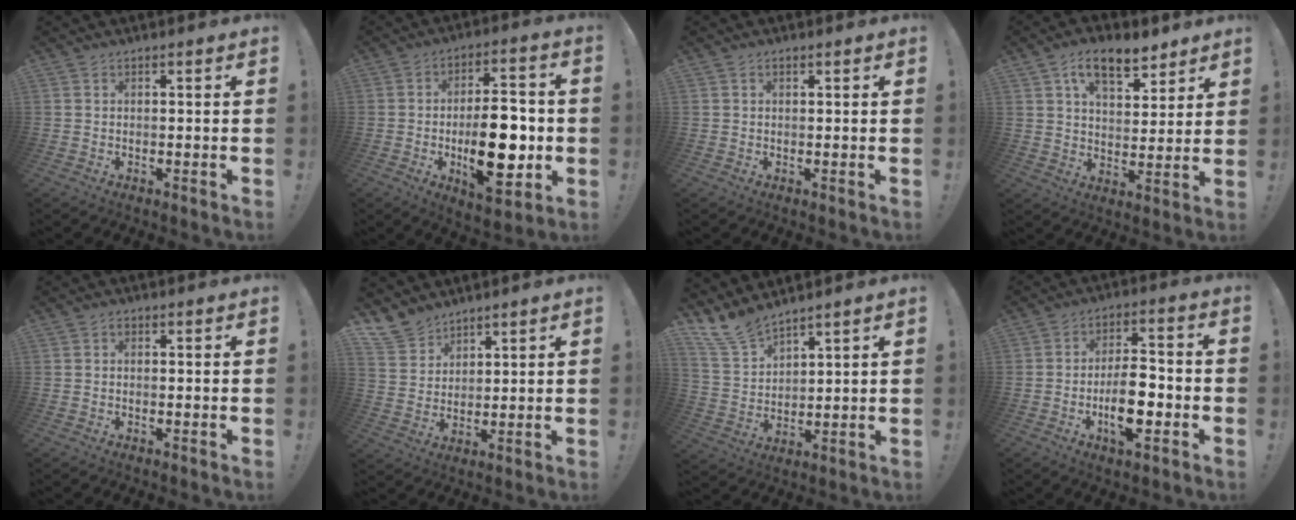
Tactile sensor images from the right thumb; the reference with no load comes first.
{"total": 18.8, "force": [-3.0, 9.1, 16.1], "torque": [-0.259, 0.008, -0.042]}
{"total": 0.8, "force": [0.4, 0.6, 0.3], "torque": [-0.002, 0.001, 0.007]}
{"total": 12.1, "force": [7.3, 6.5, 7.2], "torque": [-0.105, -0.030, 0.134]}
{"total": 0.6, "force": [0.1, 0.5, 0.2], "torque": [0.001, 0.000, -0.001]}
{"total": 8.2, "force": [6.7, 4.5, 1.3], "torque": [-0.035, -0.047, 0.136]}
{"total": 9.4, "force": [8.5, 3.0, 2.7], "torque": [-0.069, -0.055, 0.168]}
{"total": 11.9, "force": [-3.6, 5.2, 10.0], "torque": [-0.178, 0.012, -0.067]}